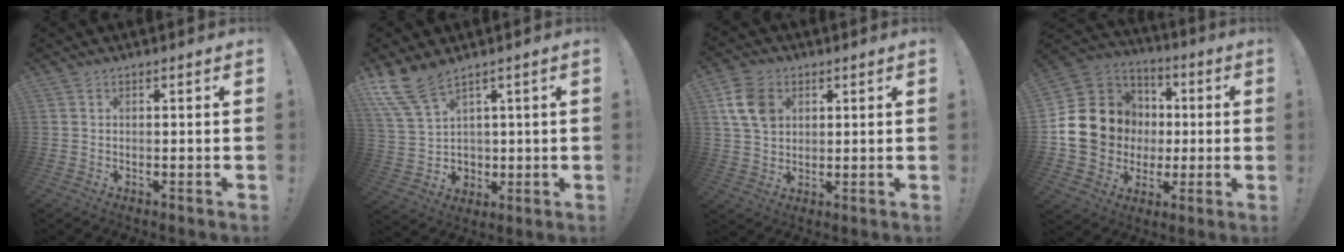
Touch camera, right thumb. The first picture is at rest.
{"total": 14.0, "force": [8.5, 8.5, 7.1], "torque": [-0.162, -0.038, 0.170]}
{"total": 11.2, "force": [4.0, 8.5, 6.1], "torque": [-0.102, -0.001, 0.082]}
{"total": 18.7, "force": [0.9, 17.1, 7.7], "torque": [-0.122, 0.009, 0.058]}